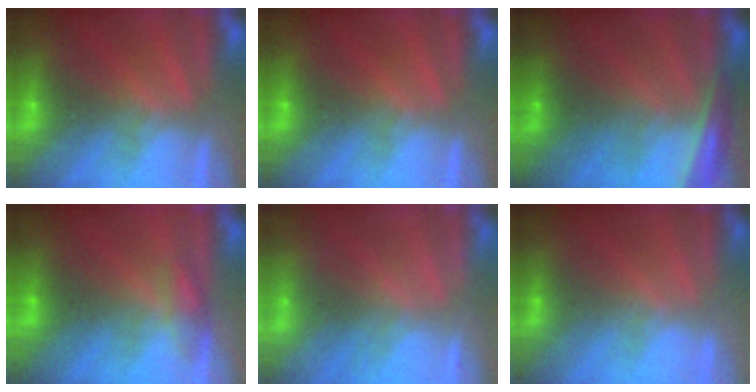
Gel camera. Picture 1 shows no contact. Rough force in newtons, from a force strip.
{"total": 0.0}
{"total": 2.9}
{"total": 3.7}
{"total": 2.3}
{"total": 1.9}